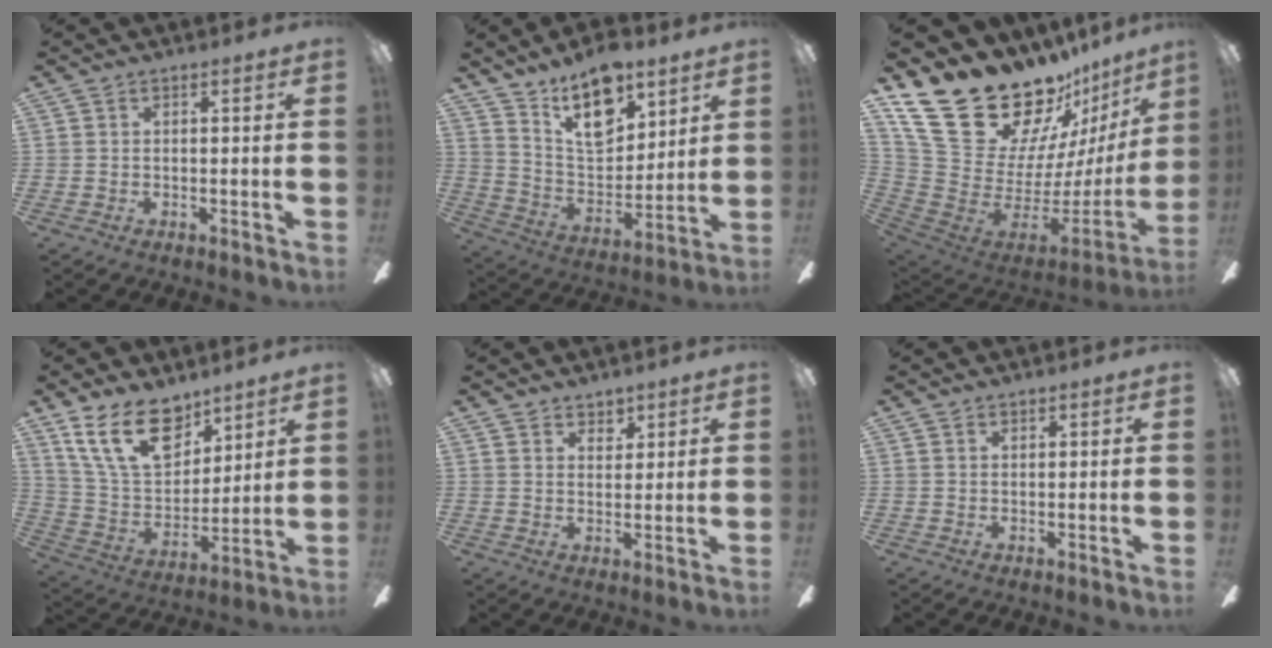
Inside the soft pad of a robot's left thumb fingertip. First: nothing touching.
{"total": 17.0, "force": [11.4, 8.6, 9.3], "torque": [-0.142, -0.064, 0.203]}
{"total": 29.8, "force": [20.2, 14.4, 16.4], "torque": [-0.259, -0.151, 0.409]}
{"total": 18.9, "force": [11.8, 10.3, 10.6], "torque": [-0.208, -0.049, 0.216]}
{"total": 3.6, "force": [3.1, 1.9, 0.1], "torque": [0.005, -0.015, 0.055]}
{"total": 1.0, "force": [0.9, 0.4, 0.0], "torque": [0.000, -0.001, 0.019]}